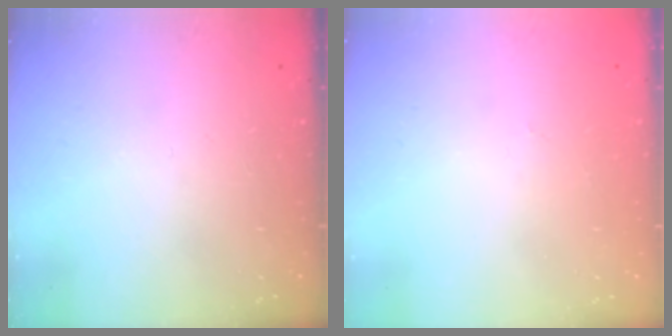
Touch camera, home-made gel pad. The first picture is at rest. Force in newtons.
{"total": 0.0}